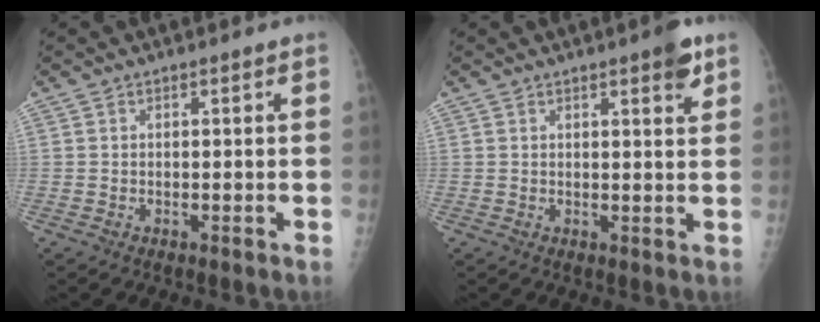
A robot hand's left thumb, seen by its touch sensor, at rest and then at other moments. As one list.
[{"total": 3.8, "force": [2.3, 0.9, 2.9], "torque": [-0.031, -0.011, 0.026]}]